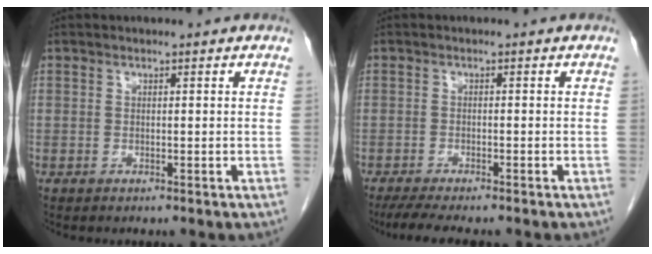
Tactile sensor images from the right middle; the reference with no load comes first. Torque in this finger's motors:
{"motor_torque": [0.35, -0.30, 0.06, 0.02]}